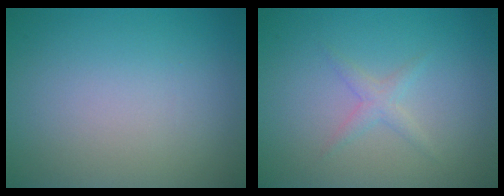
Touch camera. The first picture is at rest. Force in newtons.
{"total": 1.3, "press": 1.3, "slide": 0.1}